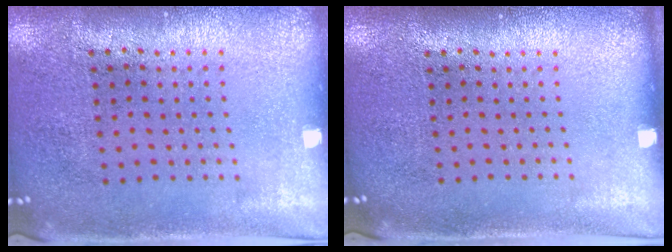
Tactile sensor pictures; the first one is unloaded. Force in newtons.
{"total": 0.0}